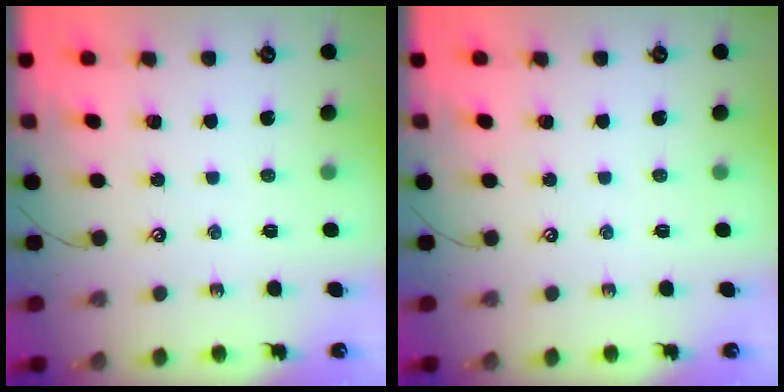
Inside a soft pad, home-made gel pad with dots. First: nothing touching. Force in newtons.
{"total": 0.0}